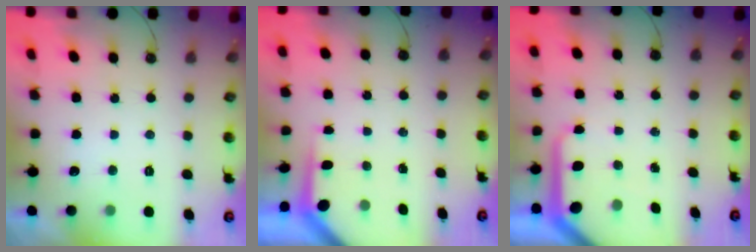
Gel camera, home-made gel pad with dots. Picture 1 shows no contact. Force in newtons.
{"total": 3.8, "press": 3.8, "slide": 0.3}
{"total": 8.3, "press": 8.2, "slide": 0.9}